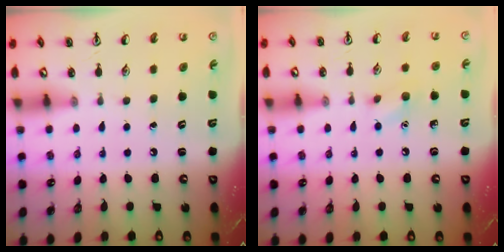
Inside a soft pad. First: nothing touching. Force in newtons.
{"total": 6.6, "press": 6.4, "slide": 1.7}